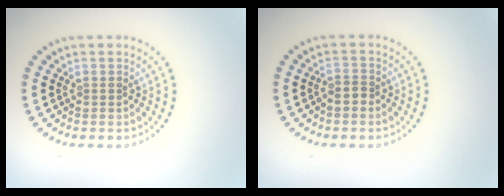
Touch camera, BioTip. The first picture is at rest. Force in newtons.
{"total": 1.5, "press": 1.1, "slide": 0.9}